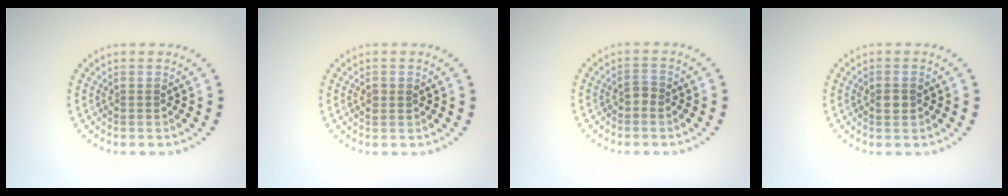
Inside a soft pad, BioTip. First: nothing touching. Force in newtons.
{"total": 1.0, "press": 1.0, "slide": 0.1}
{"total": 0.9, "press": 0.8, "slide": 0.3}
{"total": 1.3, "press": 1.3, "slide": 0.3}